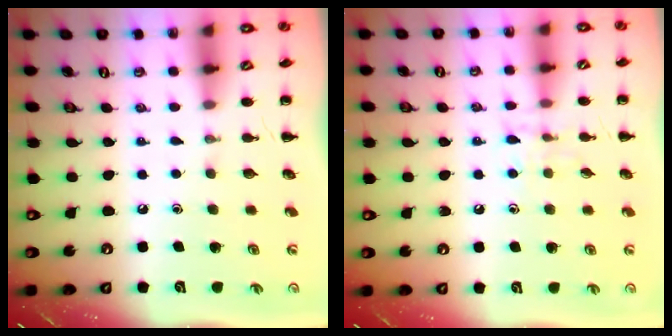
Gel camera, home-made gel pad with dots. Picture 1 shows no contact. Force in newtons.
{"total": 5.8, "press": 5.7, "slide": 0.9}